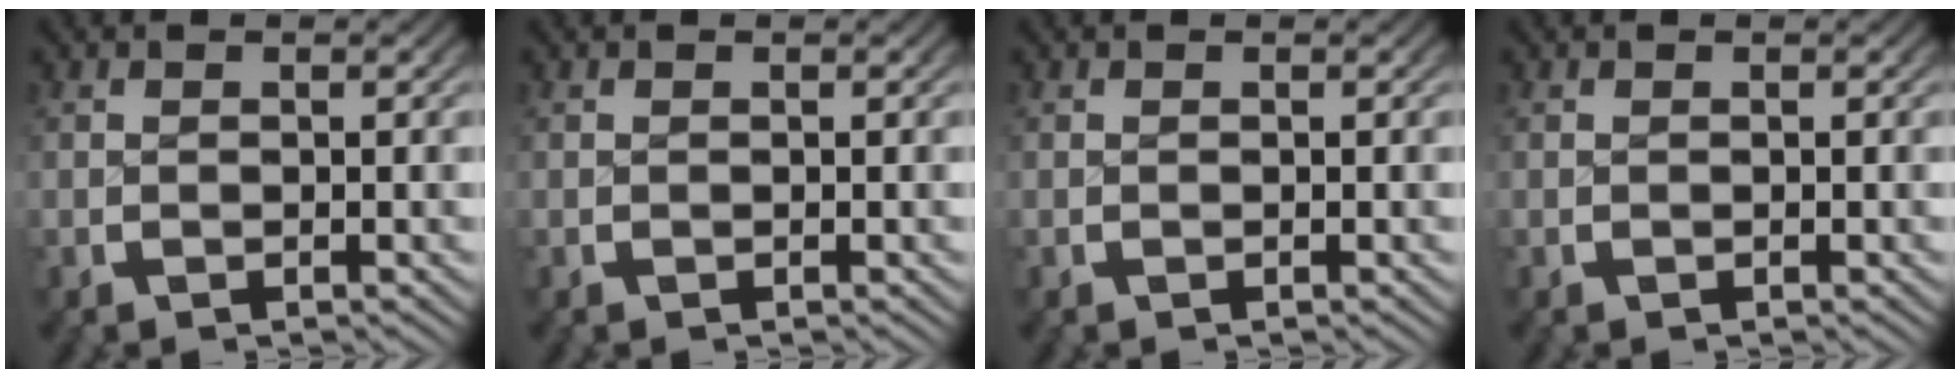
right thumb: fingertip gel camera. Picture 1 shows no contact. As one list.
[{"total": 0.0}, {"total": 0.0}, {"total": 0.0}]